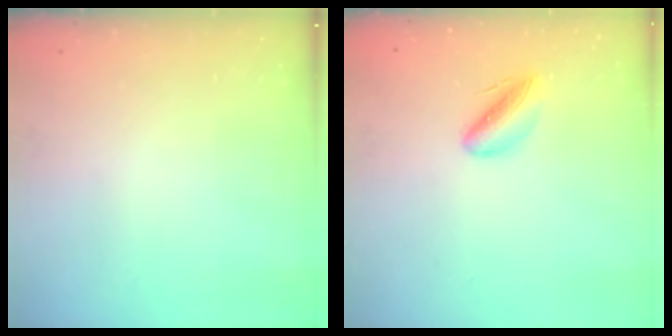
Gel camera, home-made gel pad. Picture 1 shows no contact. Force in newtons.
{"total": 6.6, "press": 6.4, "slide": 1.7}